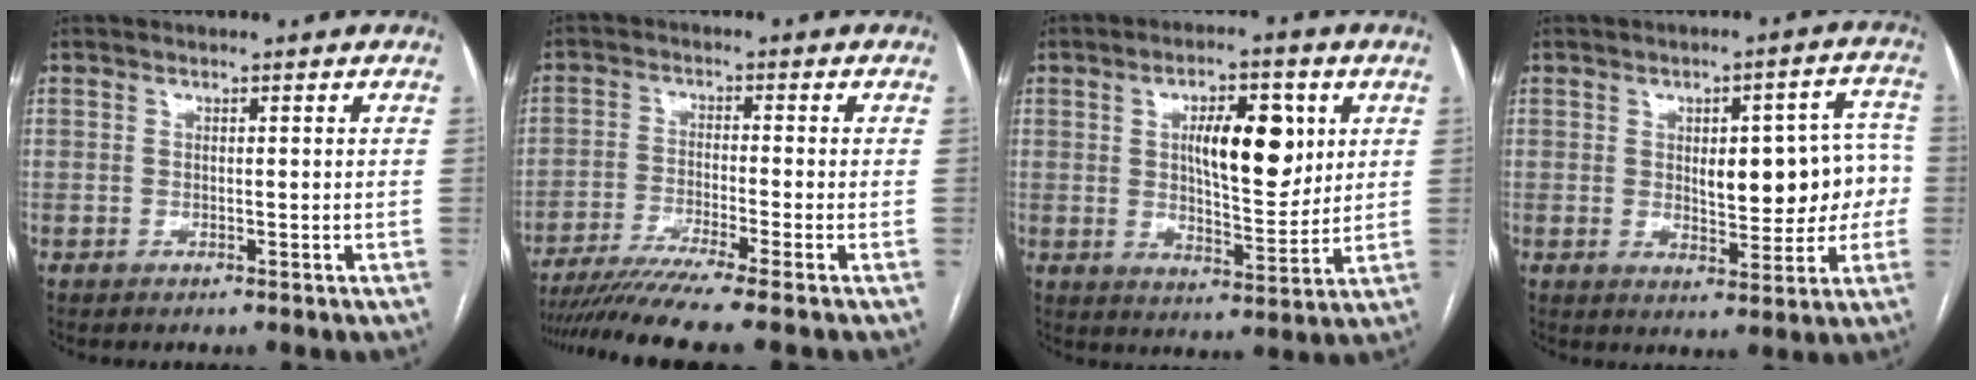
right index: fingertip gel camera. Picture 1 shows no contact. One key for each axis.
{"total": 9.3, "fx": -7.7, "fy": -2.0, "fz": 4.8, "tx": -0.067, "ty": -0.032, "tz": -0.129}
{"total": 10.9, "fx": 3.2, "fy": 3.9, "fz": 9.7, "tx": -0.153, "ty": 0.006, "tz": 0.055}
{"total": 11.0, "fx": 0.1, "fy": 4.5, "fz": 10.0, "tx": -0.113, "ty": 0.031, "tz": 0.011}